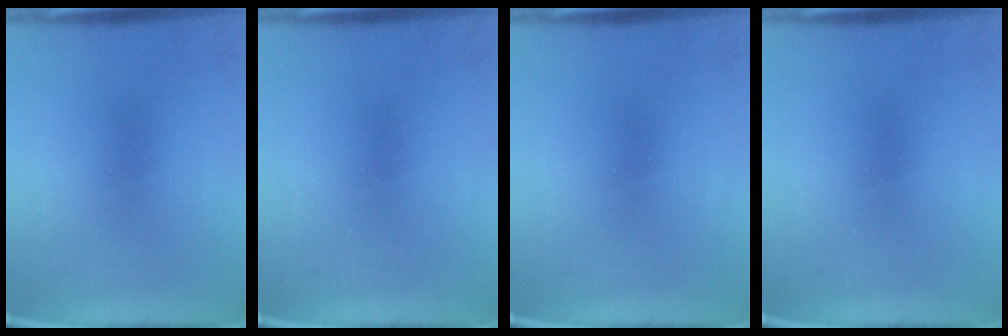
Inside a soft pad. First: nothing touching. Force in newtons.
{"total": 0.0}
{"total": 0.0}
{"total": 0.0}